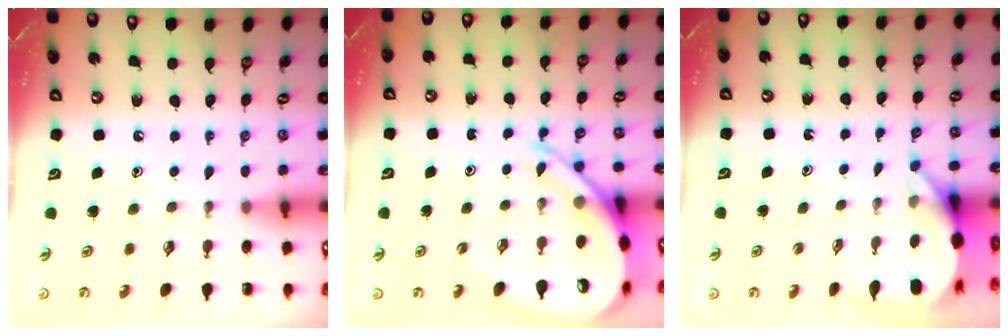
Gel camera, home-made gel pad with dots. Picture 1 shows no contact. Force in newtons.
{"total": 10.7, "press": 10.7, "slide": 1.2}
{"total": 5.2, "press": 5.2, "slide": 0.2}